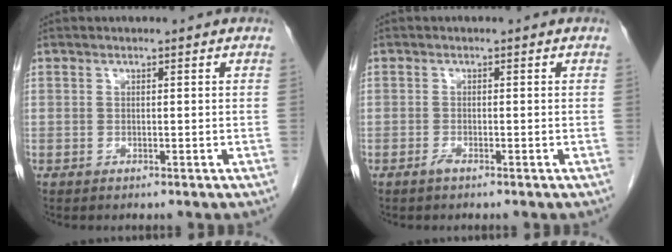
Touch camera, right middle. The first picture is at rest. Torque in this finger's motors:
{"motor_torque": [-0.21, -0.09, 0.02, -0.01]}